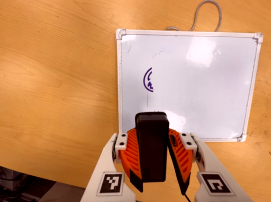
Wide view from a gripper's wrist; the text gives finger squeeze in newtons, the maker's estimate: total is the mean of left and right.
{"total": 9.1, "left": 9.2, "right": 9.0}